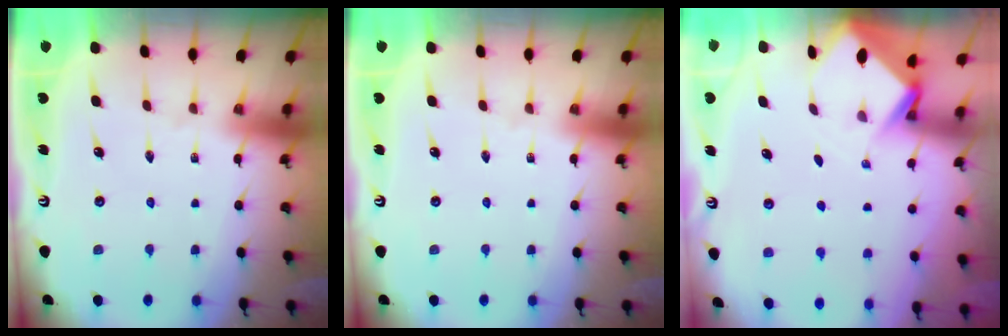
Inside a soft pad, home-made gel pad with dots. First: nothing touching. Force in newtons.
{"total": 0.0}
{"total": 3.0, "press": 2.9, "slide": 0.3}